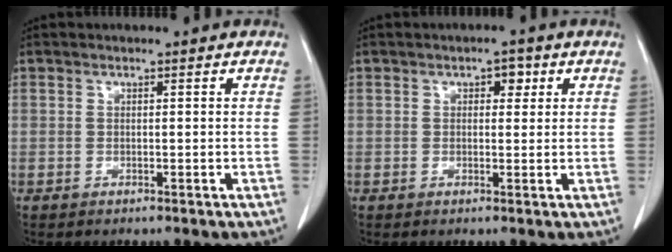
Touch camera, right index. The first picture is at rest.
{"total": 2.2, "force": [0.9, 1.3, 1.5], "torque": [-0.017, 0.007, 0.010]}